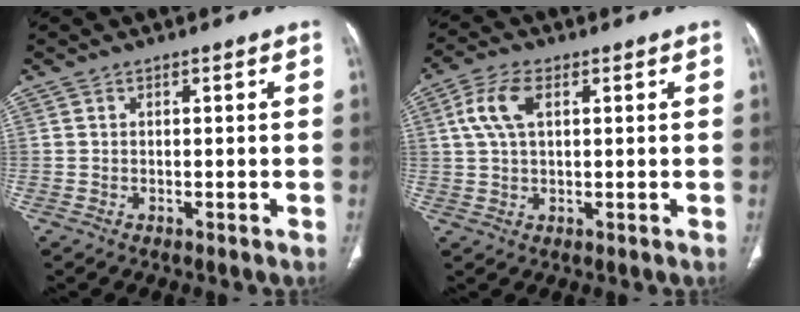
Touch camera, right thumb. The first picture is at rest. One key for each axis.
{"total": 6.7, "fx": 2.0, "fy": 3.5, "fz": 5.3, "tx": -0.120, "ty": 0.013, "tz": 0.039}